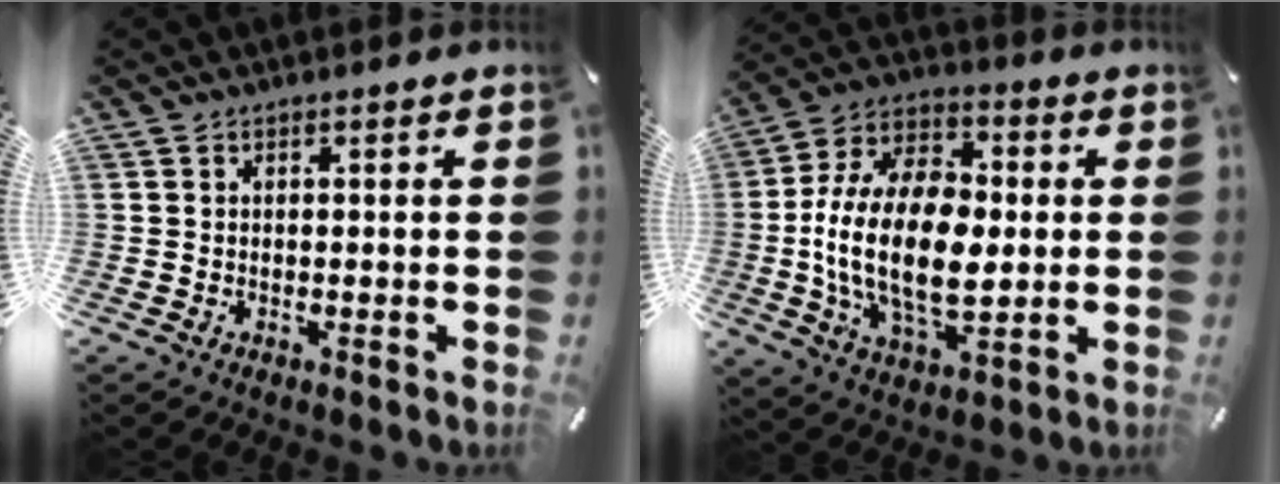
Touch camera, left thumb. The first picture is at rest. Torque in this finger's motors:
{"motor_torque": [1.25, 1.45, 2.42, 0.35, 0.37]}